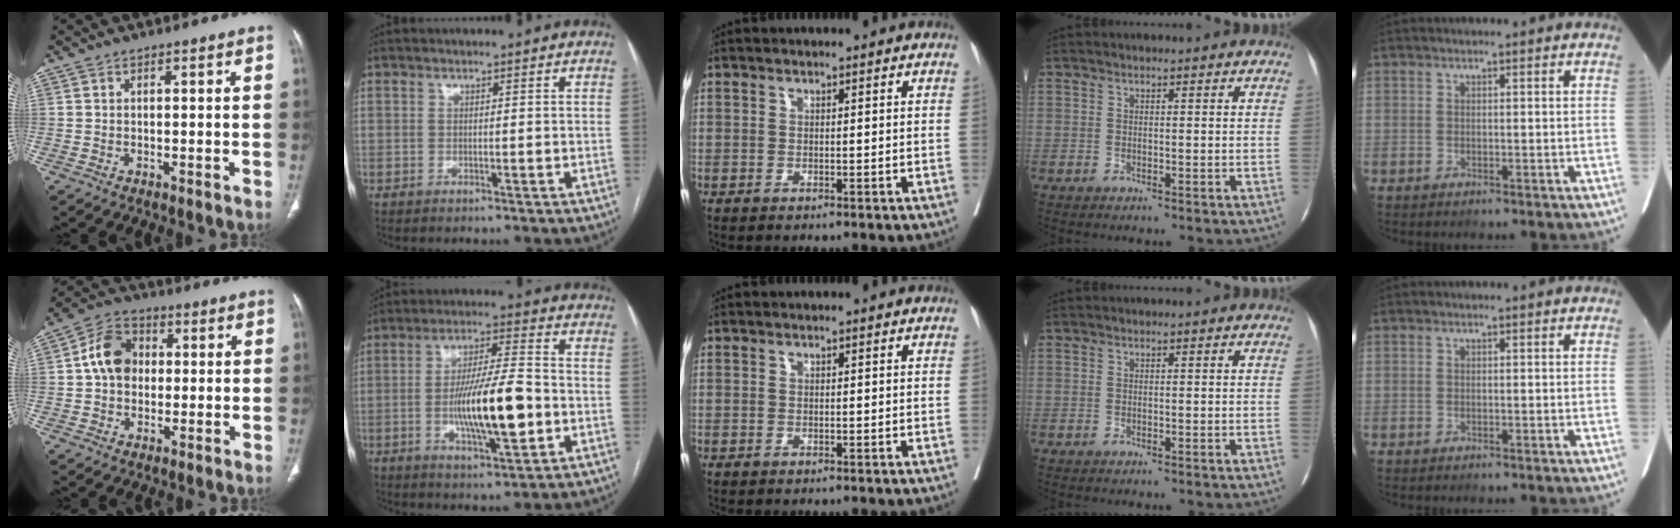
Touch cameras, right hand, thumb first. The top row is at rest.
{"thumb": {"total": 9.0, "force": [0.8, 7.1, 5.5], "torque": [-0.079, 0.021, 0.004]}, "index": {"total": 14.3, "force": [-2.9, 2.5, 13.8], "torque": [-0.247, -0.001, -0.045]}}